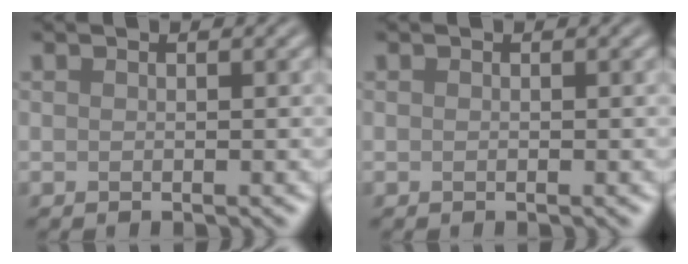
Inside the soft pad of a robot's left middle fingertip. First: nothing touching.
{"total": 0.0}